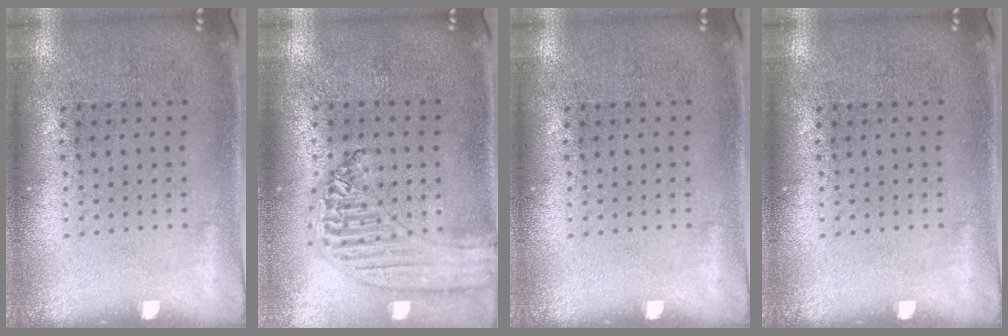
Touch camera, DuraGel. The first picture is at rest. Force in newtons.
{"total": 1.3, "press": 1.3, "slide": 0.2}
{"total": 0.0}
{"total": 0.0}